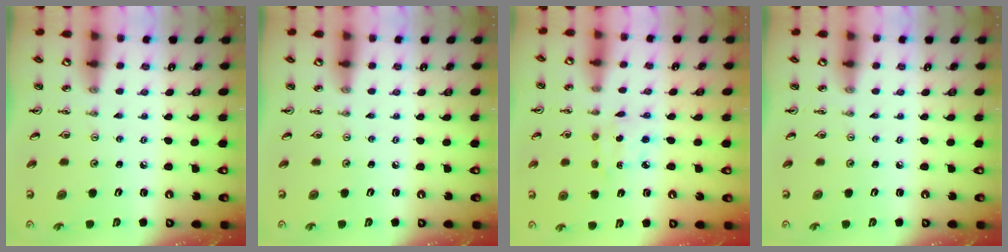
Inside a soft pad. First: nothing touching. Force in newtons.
{"total": 0.0}
{"total": 3.1, "press": 3.1, "slide": 0.2}
{"total": 0.0}